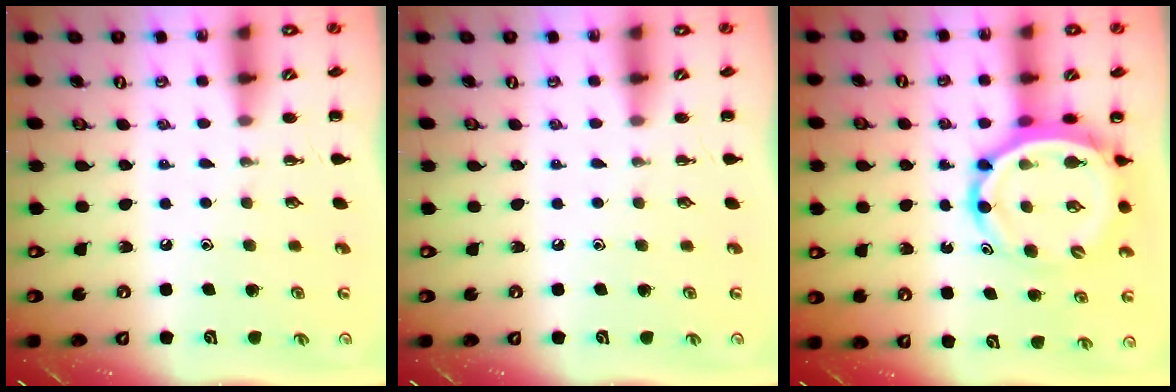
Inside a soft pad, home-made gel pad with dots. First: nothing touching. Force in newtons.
{"total": 0.0}
{"total": 10.1, "press": 9.5, "slide": 3.3}